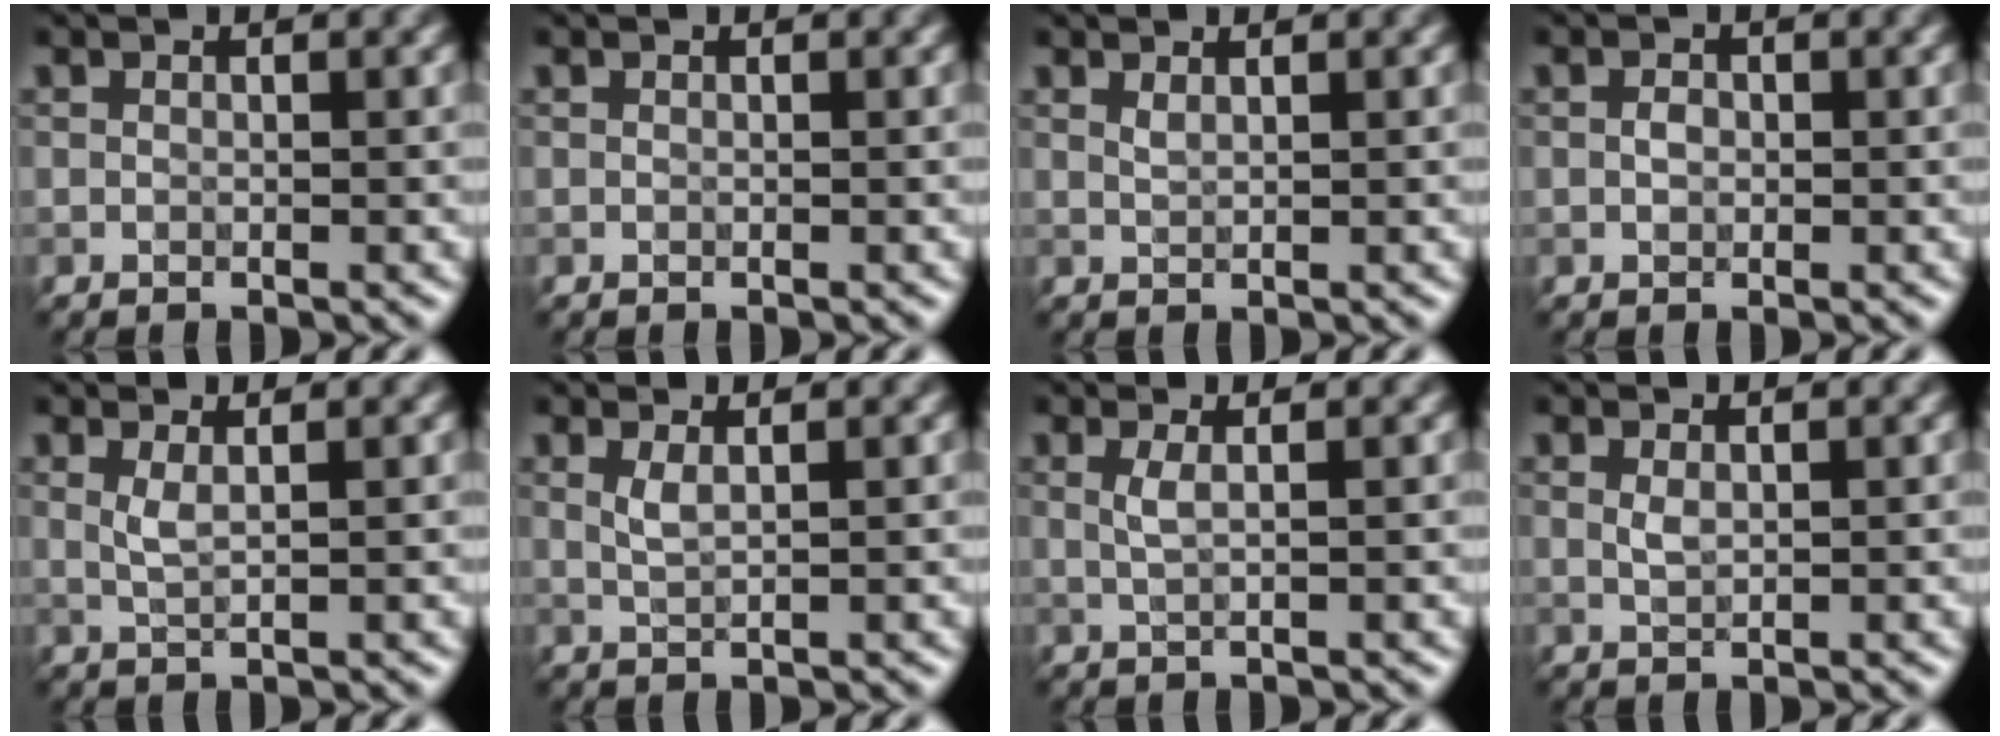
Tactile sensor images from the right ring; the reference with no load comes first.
{"total": 0.0}
{"total": 0.7, "force": [0.5, 0.2, 0.5], "torque": [-0.008, 0.001, 0.010]}
{"total": 1.0, "force": [-0.1, 0.7, 0.7], "torque": [-0.013, -0.002, -0.003]}
{"total": 1.5, "force": [0.6, 0.4, 1.4], "torque": [-0.027, -0.001, 0.010]}
{"total": 1.5, "force": [0.6, 0.4, 1.3], "torque": [-0.025, 0.000, 0.012]}
{"total": 1.6, "force": [0.4, 0.5, 1.5], "torque": [-0.026, 0.000, 0.004]}
{"total": 1.0, "force": [0.4, 0.4, 0.8], "torque": [-0.021, -0.001, 0.010]}